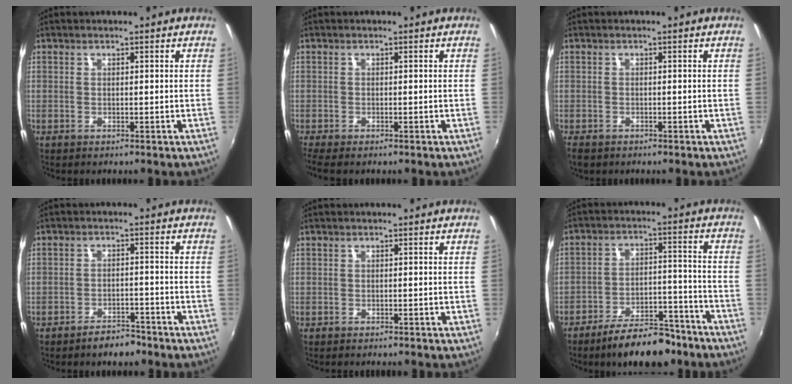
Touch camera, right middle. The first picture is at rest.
{"total": 3.0, "force": [-2.4, 0.1, 1.8], "torque": [-0.038, -0.020, -0.040]}
{"total": 2.4, "force": [-1.9, 0.8, 1.2], "torque": [-0.025, -0.015, -0.030]}
{"total": 4.0, "force": [-3.5, 1.3, 1.5], "torque": [-0.034, 0.007, -0.050]}
{"total": 1.1, "force": [-1.1, -0.2, 0.3], "torque": [-0.008, -0.009, -0.018]}
{"total": 12.5, "force": [-10.2, 4.2, 6.0], "torque": [-0.102, 0.019, -0.145]}